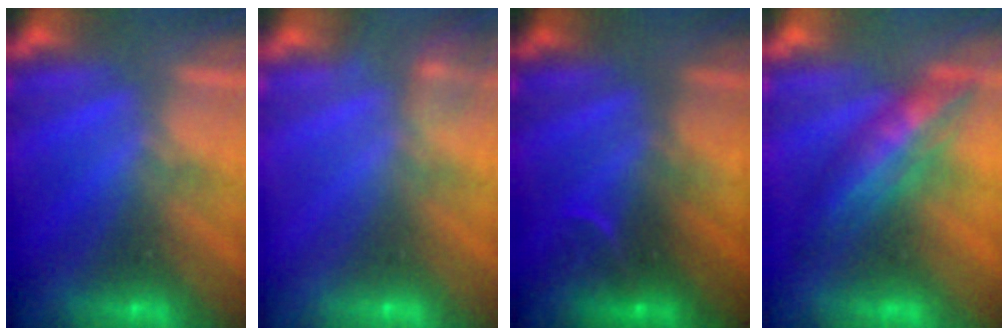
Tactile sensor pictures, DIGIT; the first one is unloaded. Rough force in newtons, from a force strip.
{"total": 1.8}
{"total": 2.8}
{"total": 2.9}